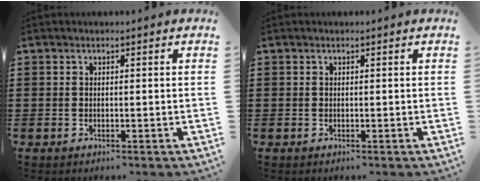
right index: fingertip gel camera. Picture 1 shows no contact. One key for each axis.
{"total": 0.0}